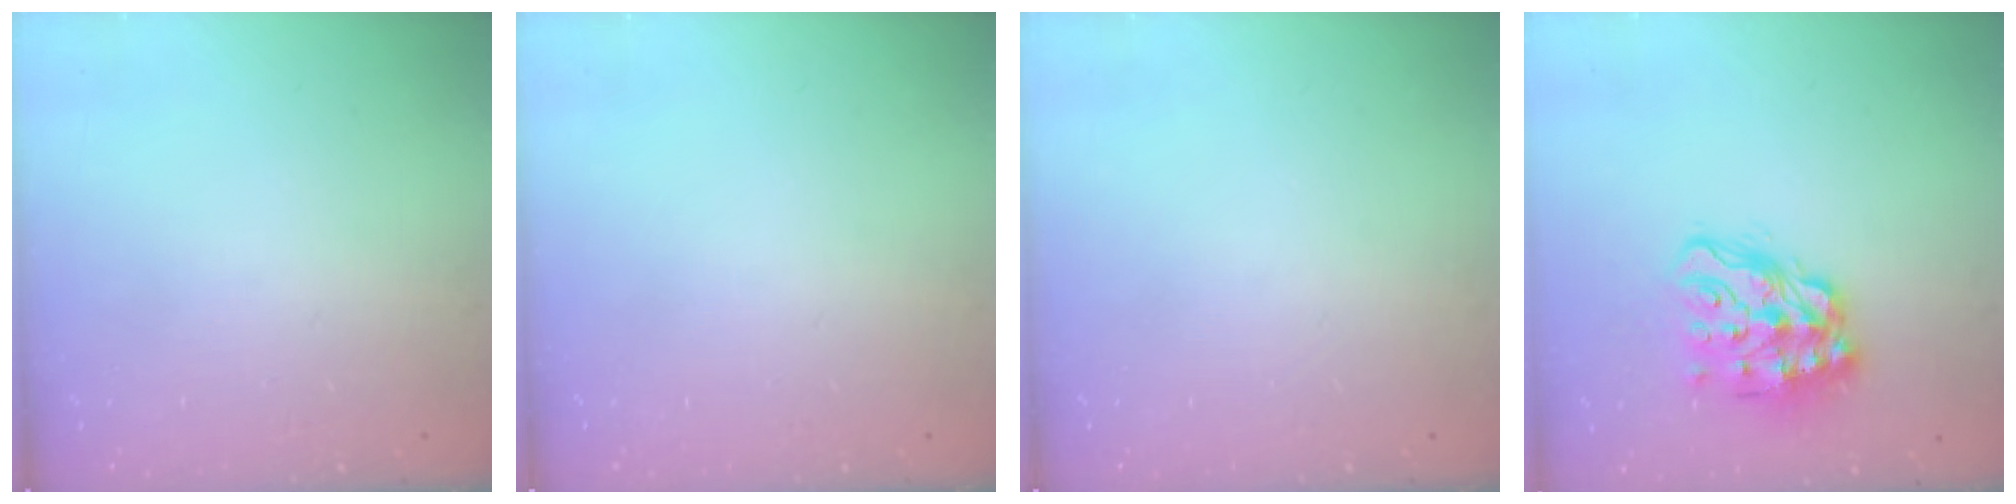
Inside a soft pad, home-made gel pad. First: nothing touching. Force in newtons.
{"total": 0.0}
{"total": 0.0}
{"total": 14.4, "press": 14.4, "slide": 1.2}